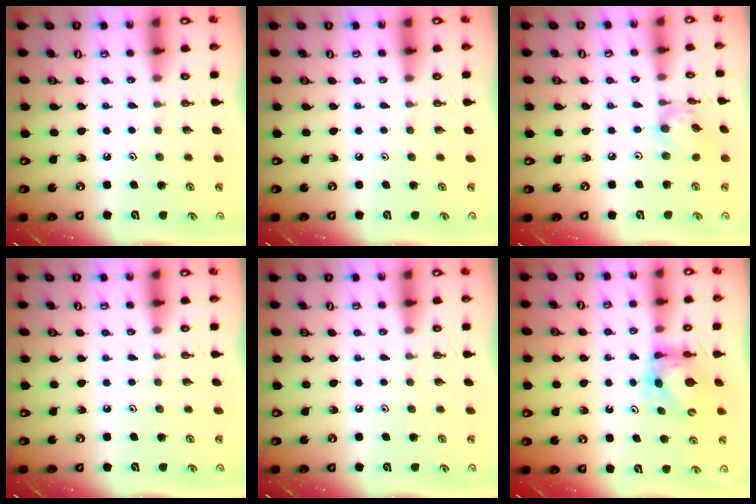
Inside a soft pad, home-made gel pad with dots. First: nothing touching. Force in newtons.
{"total": 0.0}
{"total": 9.9, "press": 9.8, "slide": 0.8}
{"total": 0.0}
{"total": 0.0}
{"total": 5.9, "press": 5.9, "slide": 0.7}